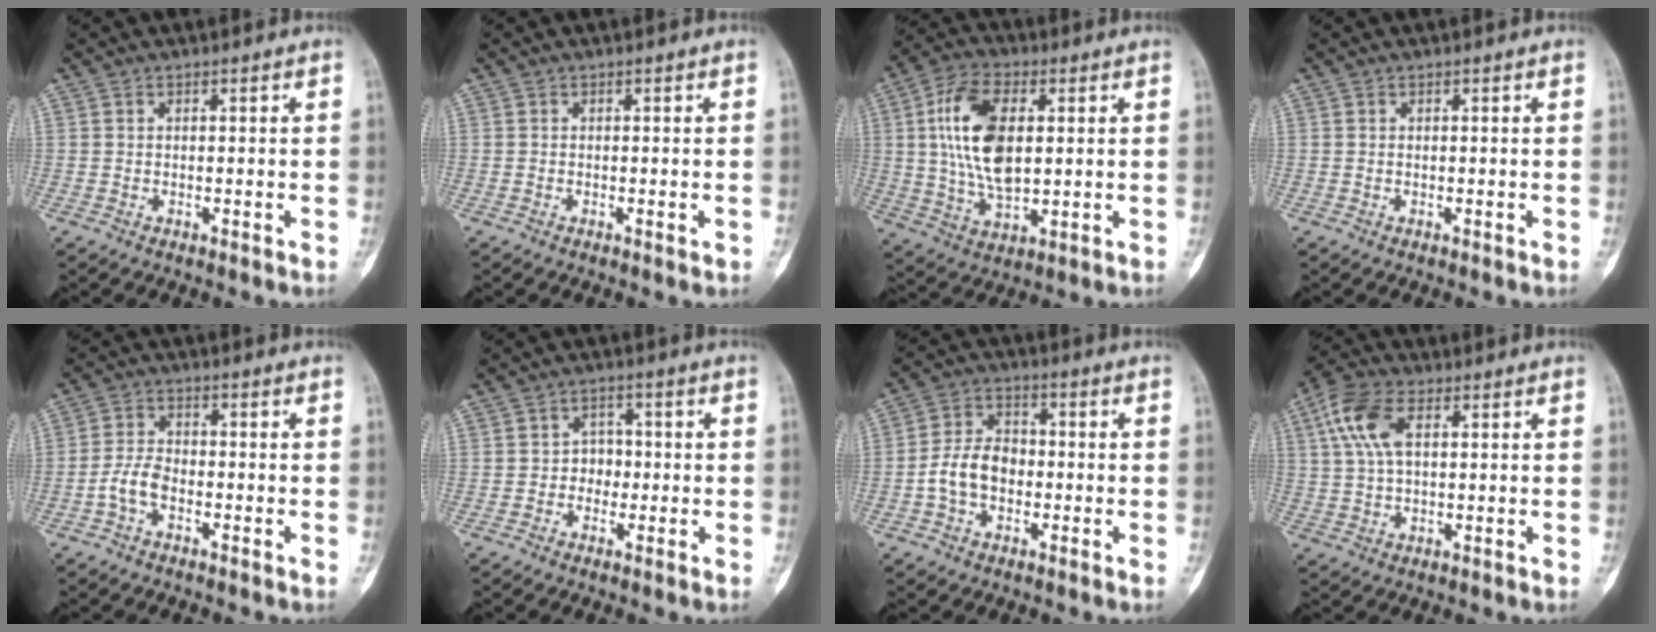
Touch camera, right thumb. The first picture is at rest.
{"total": 0.9, "force": [-0.3, 0.2, 0.8], "torque": [-0.010, -0.002, -0.003]}
{"total": 15.2, "force": [2.6, 8.1, 12.6], "torque": [-0.238, -0.001, 0.050]}
{"total": 0.0}
{"total": 4.6, "force": [-2.1, 2.6, 3.2], "torque": [-0.064, 0.020, -0.045]}
{"total": 3.7, "force": [-0.6, 3.2, 1.7], "torque": [0.005, 0.010, -0.018]}
{"total": 8.3, "force": [-1.7, 6.0, 5.5], "torque": [-0.091, 0.029, -0.041]}
{"total": 9.4, "force": [3.0, 4.9, 7.5], "torque": [-0.163, 0.014, 0.056]}